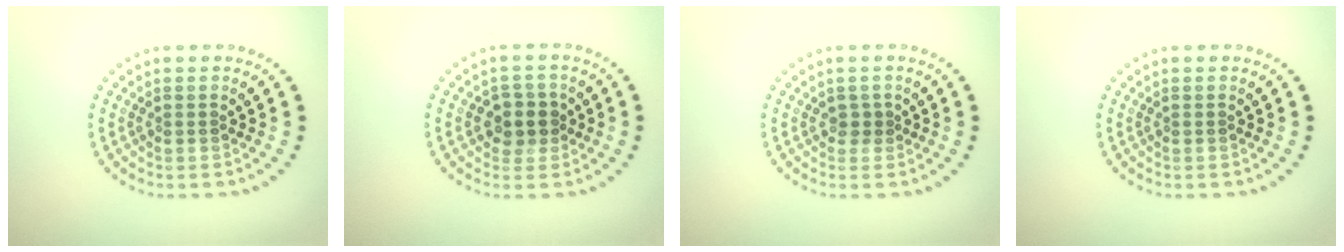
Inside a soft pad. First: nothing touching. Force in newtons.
{"total": 2.5, "press": 2.4, "slide": 0.8}
{"total": 0.7, "press": 0.4, "slide": 0.6}
{"total": 0.0}